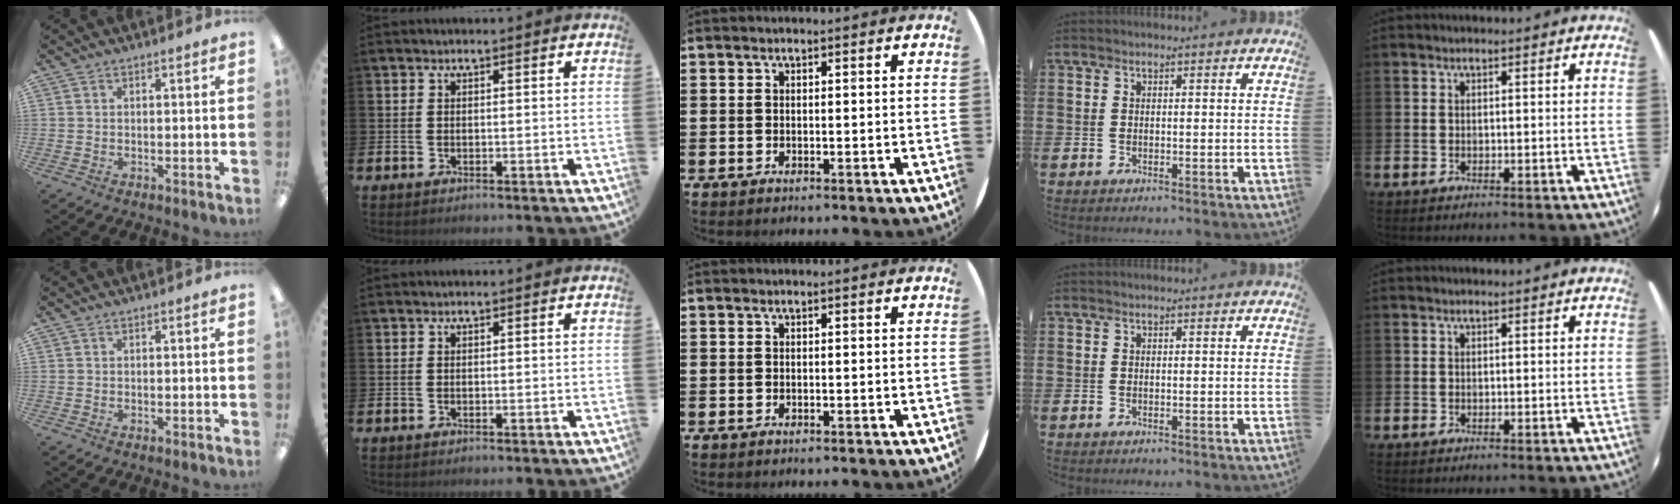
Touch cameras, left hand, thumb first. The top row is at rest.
{}